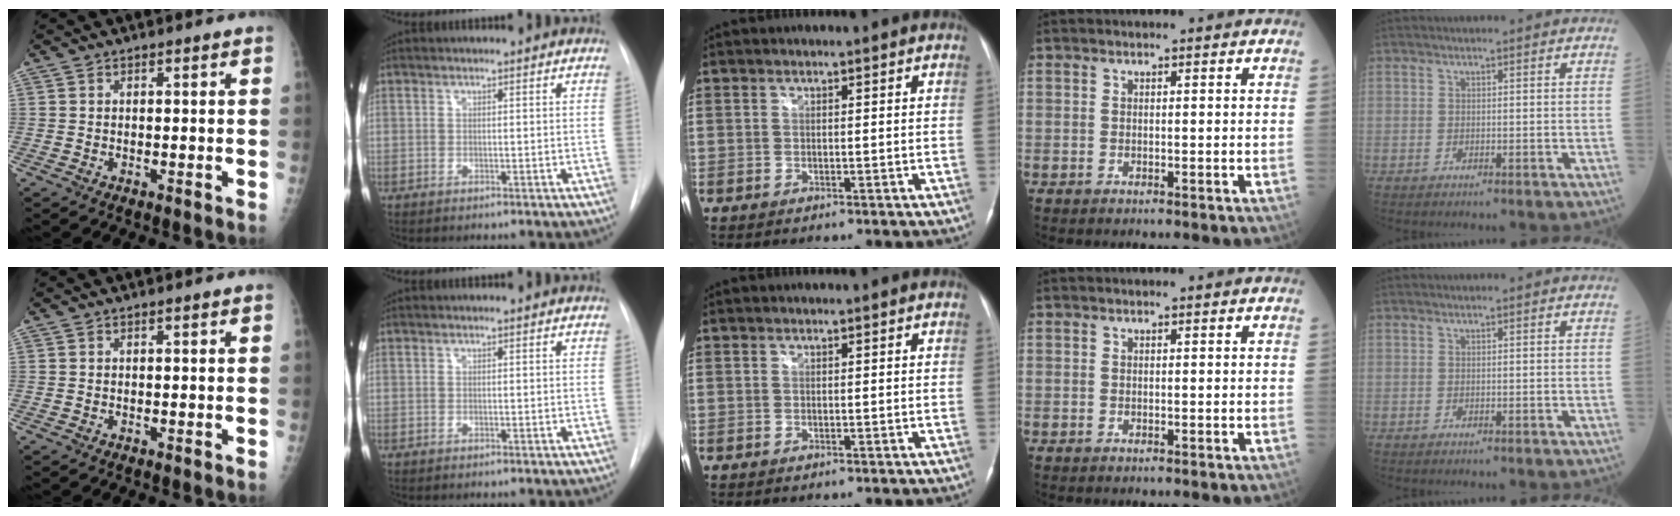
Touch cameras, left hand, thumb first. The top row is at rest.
{}